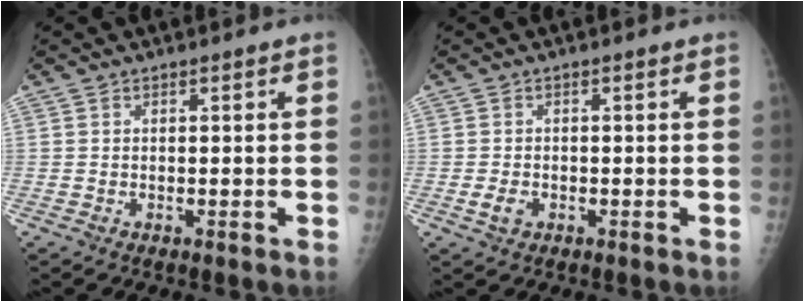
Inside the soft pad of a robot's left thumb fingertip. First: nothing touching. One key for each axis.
{"total": 2.3, "fx": -0.8, "fy": 1.6, "fz": 1.4, "tx": -0.025, "ty": 0.000, "tz": -0.012}